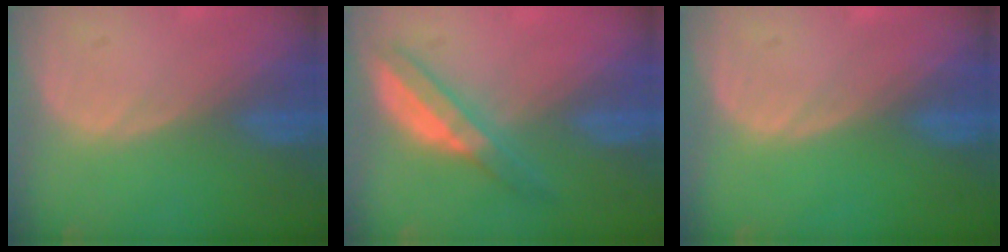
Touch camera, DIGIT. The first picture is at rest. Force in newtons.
{"total": 5.0, "press": 4.9, "slide": 1.3}
{"total": 0.0}